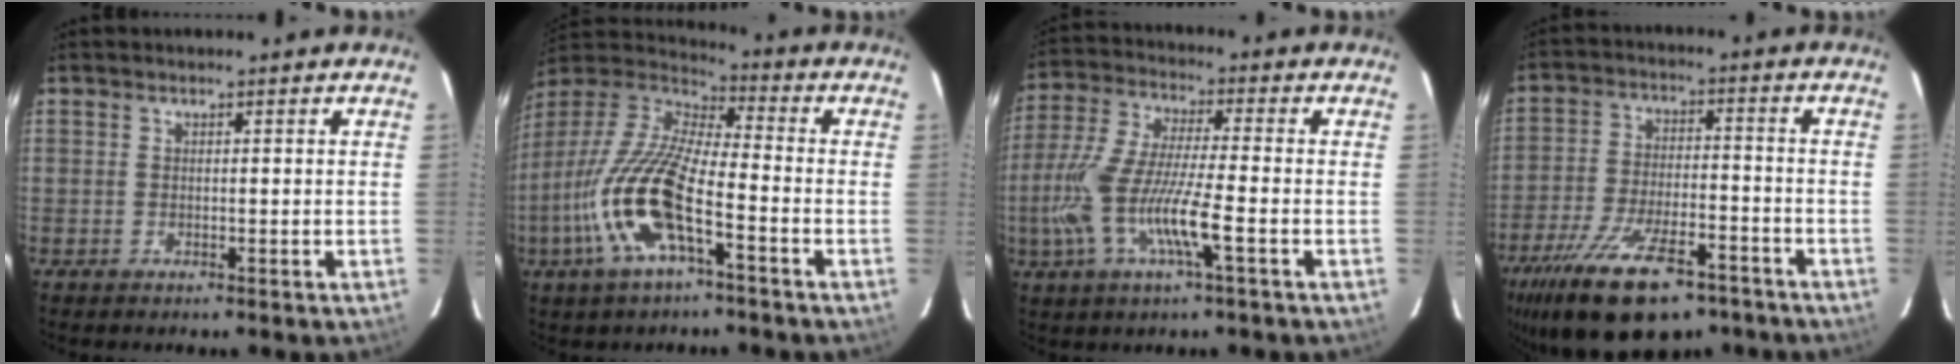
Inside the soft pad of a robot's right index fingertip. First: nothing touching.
{"total": 17.8, "force": [-7.2, 4.8, 15.5], "torque": [-0.322, -0.020, -0.149]}
{"total": 14.3, "force": [-4.5, 1.8, 13.5], "torque": [-0.279, -0.012, -0.089]}
{"total": 20.1, "force": [-13.6, 7.9, 12.5], "torque": [-0.253, -0.035, -0.219]}